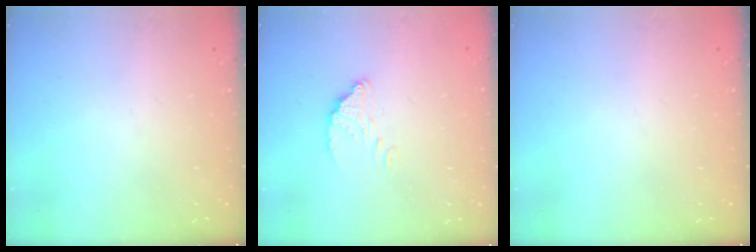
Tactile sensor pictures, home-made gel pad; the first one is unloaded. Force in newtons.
{"total": 4.3, "press": 4.2, "slide": 0.2}
{"total": 0.0}